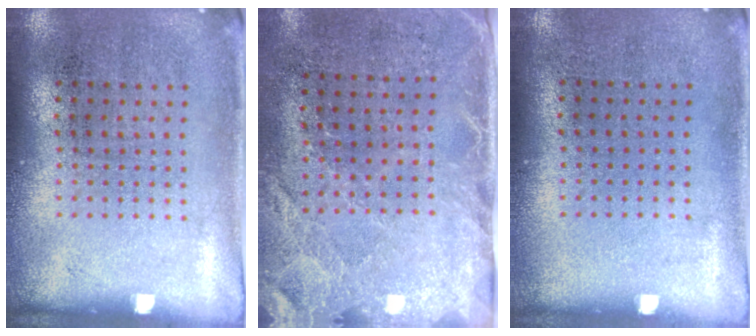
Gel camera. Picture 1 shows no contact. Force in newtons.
{"total": 2.7, "press": 2.3, "slide": 1.5}
{"total": 0.0}